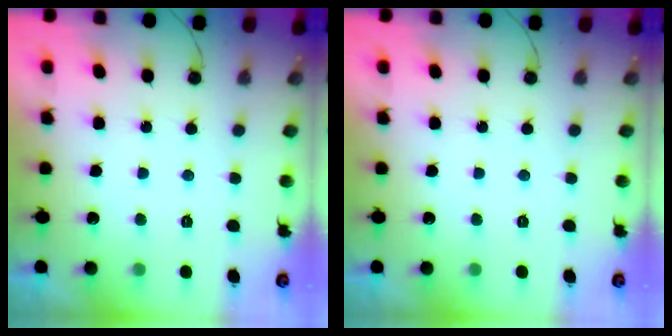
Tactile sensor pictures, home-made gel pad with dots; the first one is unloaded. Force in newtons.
{"total": 0.0}